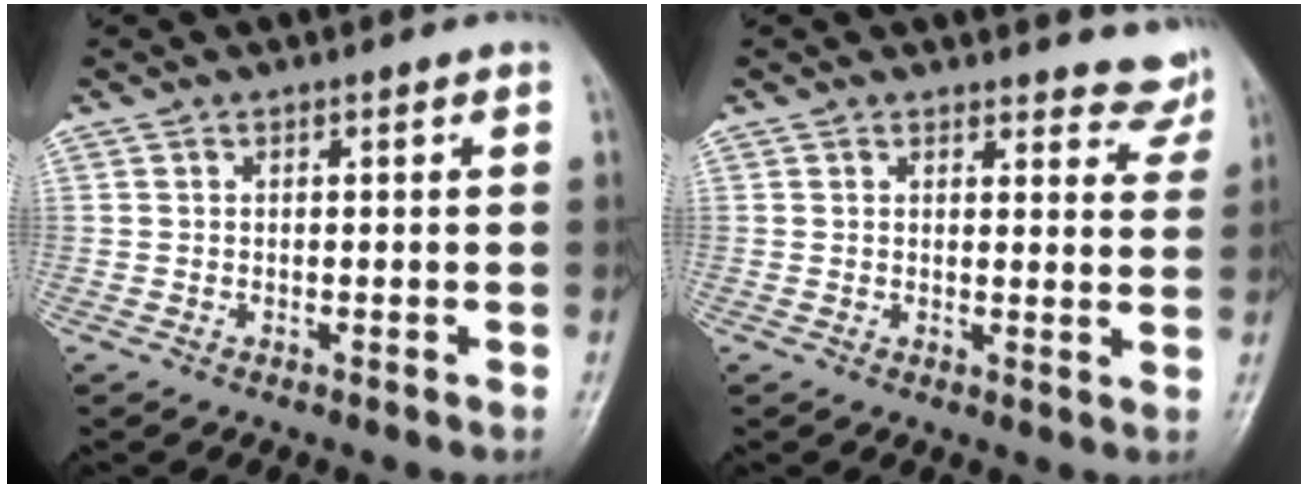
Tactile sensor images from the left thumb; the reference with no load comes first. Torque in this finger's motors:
{"motor_torque": [0.02, -0.01, 0.06, -0.02, 0.01]}